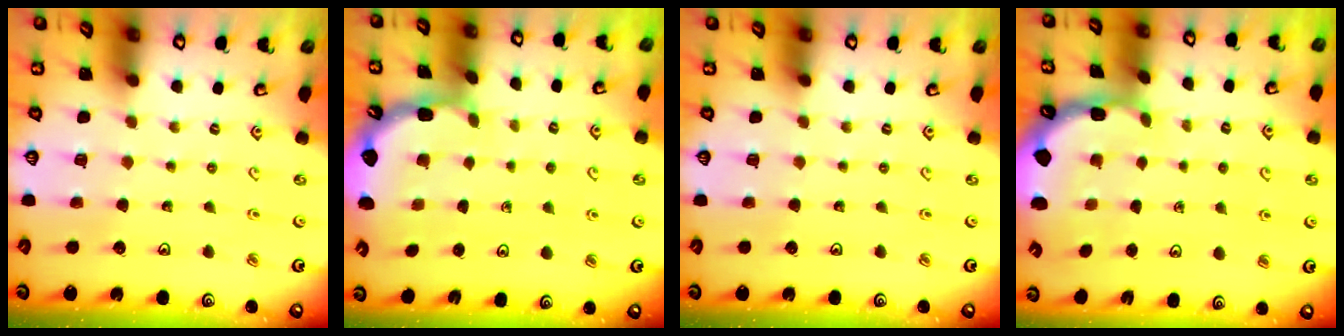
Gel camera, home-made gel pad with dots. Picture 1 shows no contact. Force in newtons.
{"total": 1.9, "press": 1.9, "slide": 0.2}
{"total": 0.0}
{"total": 1.8, "press": 1.8, "slide": 0.3}